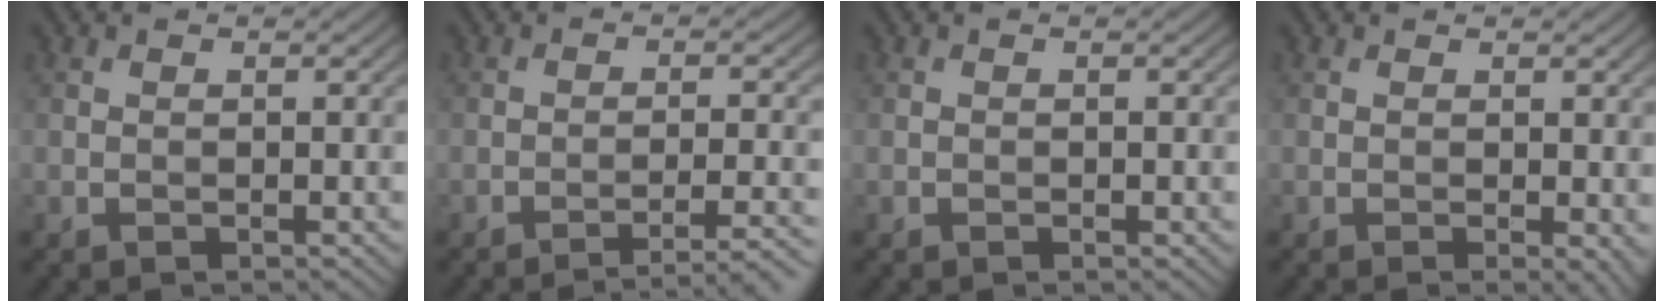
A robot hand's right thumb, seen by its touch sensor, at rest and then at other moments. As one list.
[{"total": 4.5, "force": [-3.0, 0.5, 3.3], "torque": [-0.050, 0.013, -0.055]}, {"total": 0.0}, {"total": 2.0, "force": [0.1, 0.3, 2.0], "torque": [-0.028, -0.003, 0.002]}]